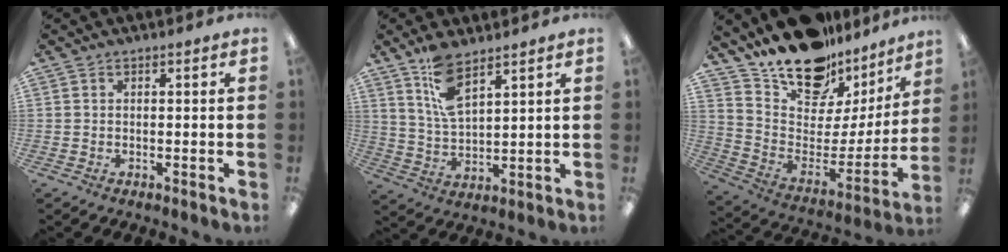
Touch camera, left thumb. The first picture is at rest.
{"total": 9.7, "force": [6.7, 3.5, 6.1], "torque": [-0.129, -0.022, 0.124]}
{"total": 18.9, "force": [16.1, 8.0, 5.7], "torque": [-0.107, -0.128, 0.288]}